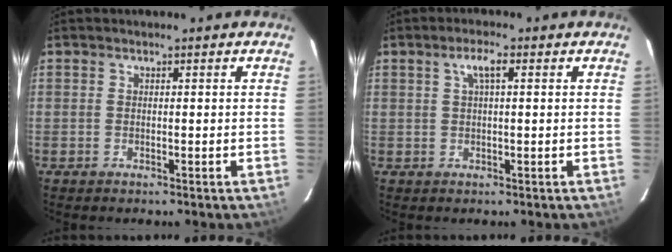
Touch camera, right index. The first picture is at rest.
{"total": 2.9, "force": [1.0, 0.6, 2.7], "torque": [-0.053, 0.009, 0.019]}